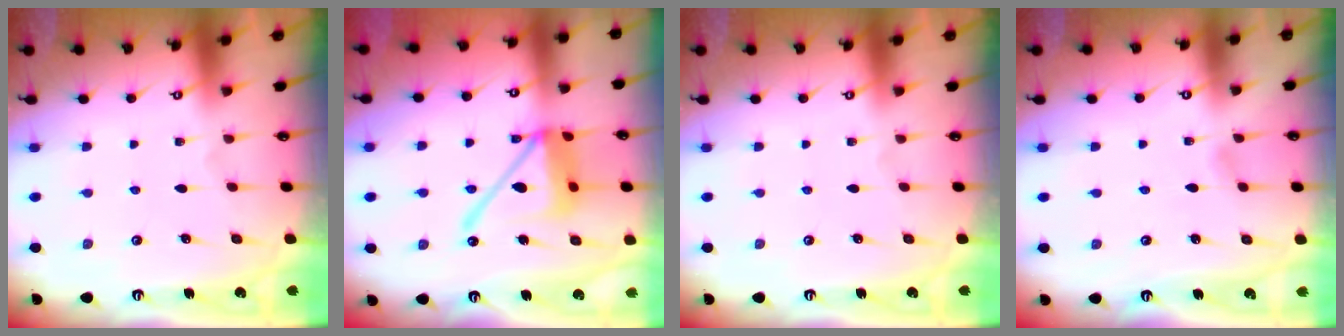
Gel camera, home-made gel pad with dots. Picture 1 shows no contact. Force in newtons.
{"total": 15.7, "press": 15.6, "slide": 1.7}
{"total": 0.0}
{"total": 2.4, "press": 2.4, "slide": 0.3}